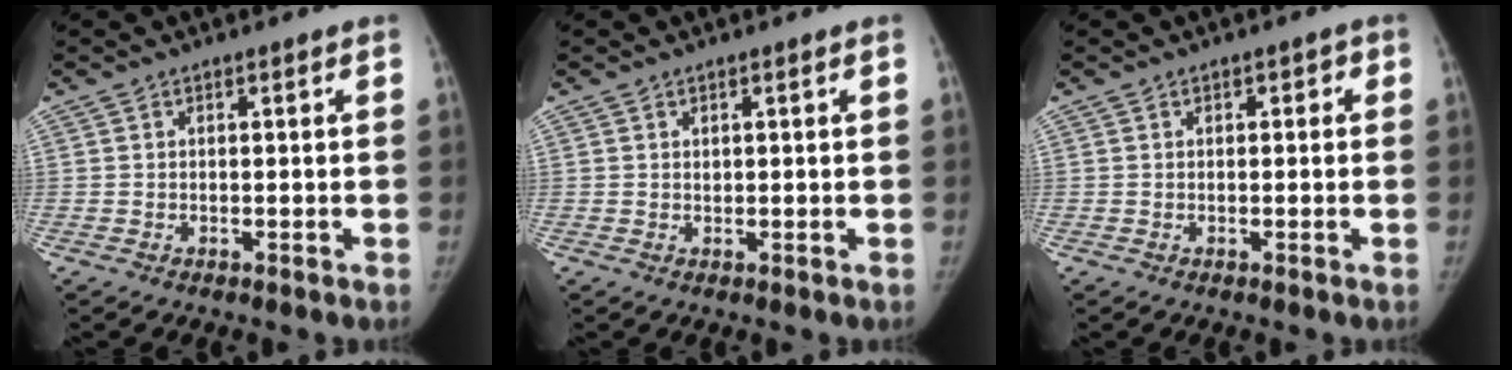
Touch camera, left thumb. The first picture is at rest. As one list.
[{"total": 0.6, "force": [0.3, 0.4, 0.3], "torque": [0.001, 0.000, 0.004]}, {"total": 1.1, "force": [0.2, 0.9, 0.6], "torque": [0.007, 0.005, -0.002]}]